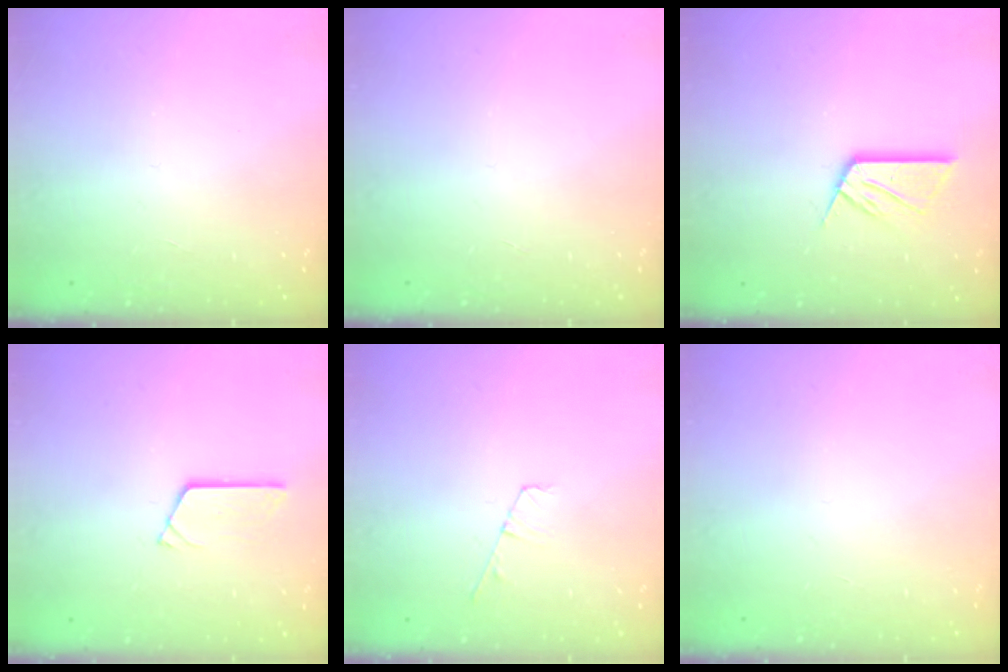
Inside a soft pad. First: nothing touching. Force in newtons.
{"total": 0.0}
{"total": 10.8, "press": 10.7, "slide": 0.9}
{"total": 2.8, "press": 2.8, "slide": 0.2}
{"total": 4.0, "press": 4.0, "slide": 0.4}
{"total": 0.0}